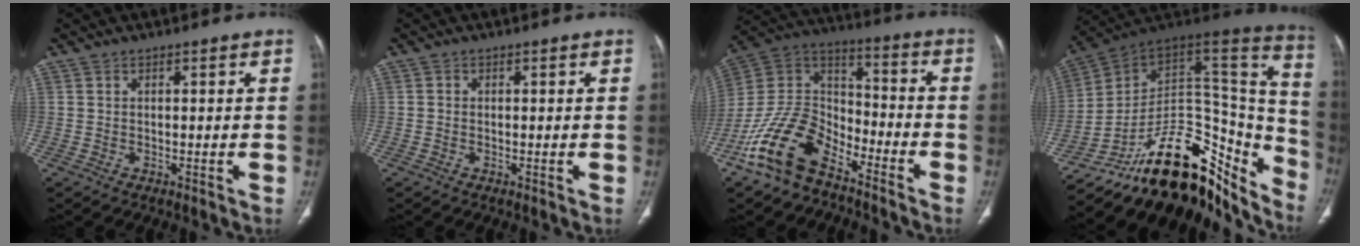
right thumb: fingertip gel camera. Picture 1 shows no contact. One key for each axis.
{"total": 0.6, "fx": -0.1, "fy": 0.5, "fz": 0.2, "tx": -0.003, "ty": 0.002, "tz": -0.003}
{"total": 17.0, "fx": -10.9, "fy": 9.4, "fz": 9.1, "tx": -0.164, "ty": 0.081, "tz": -0.212}
{"total": 31.5, "fx": -19.6, "fy": 16.3, "fz": 18.4, "tx": -0.176, "ty": 0.096, "tz": -0.278}